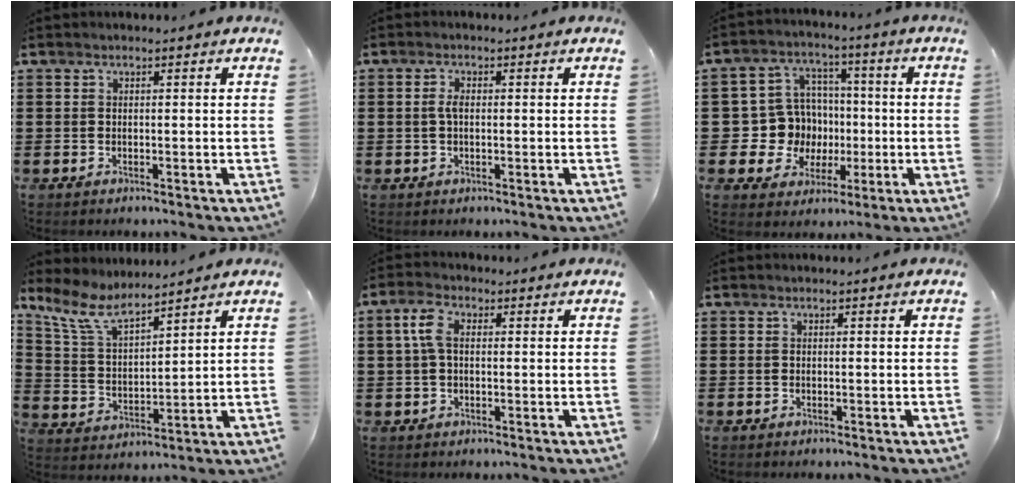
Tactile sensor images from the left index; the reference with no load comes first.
{"total": 2.1, "force": [0.1, 0.8, 1.9], "torque": [-0.046, -0.001, -0.002]}
{"total": 9.9, "force": [0.1, 9.7, 2.2], "torque": [-0.089, 0.000, 0.015]}
{"total": 7.4, "force": [6.0, 1.8, 3.8], "torque": [-0.099, -0.022, 0.109]}
{"total": 4.7, "force": [1.0, 2.4, 3.8], "torque": [-0.090, 0.009, 0.014]}
{"total": 0.0}